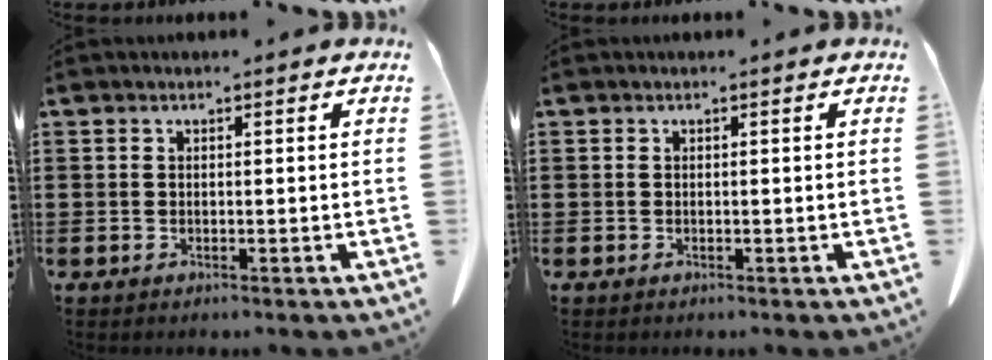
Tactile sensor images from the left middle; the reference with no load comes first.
{"total": 0.0}